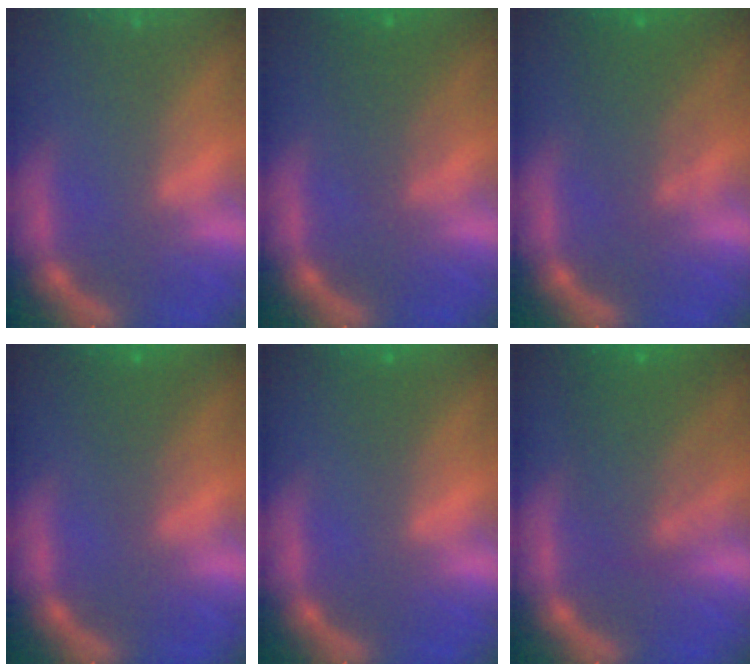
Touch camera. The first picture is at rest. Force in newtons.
{"total": 3.0}
{"total": 4.1}
{"total": 2.0}
{"total": 1.0}
{"total": 6.0}